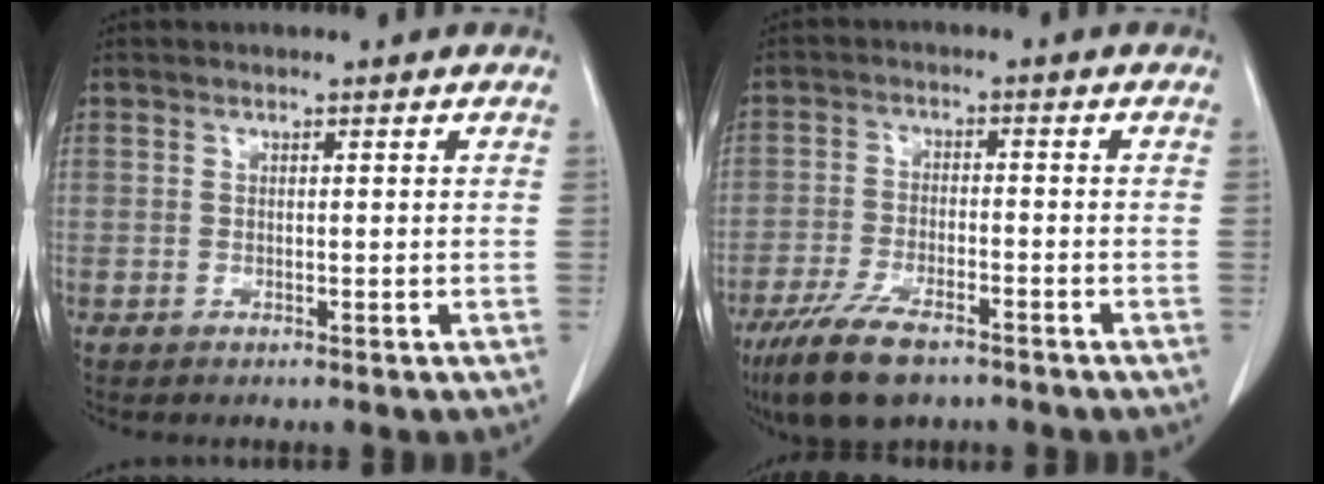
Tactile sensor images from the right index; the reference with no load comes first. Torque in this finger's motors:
{"motor_torque": [0.76, -0.73, 0.32, 0.16]}